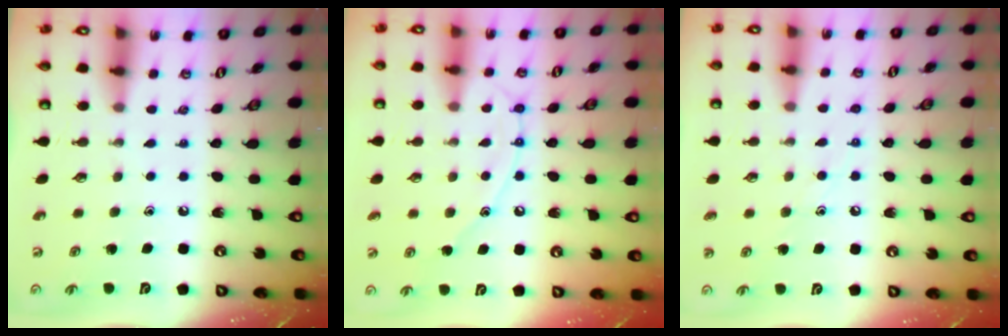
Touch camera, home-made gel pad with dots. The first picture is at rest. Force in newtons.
{"total": 10.9, "press": 10.9, "slide": 1.0}
{"total": 6.4, "press": 6.4, "slide": 0.4}